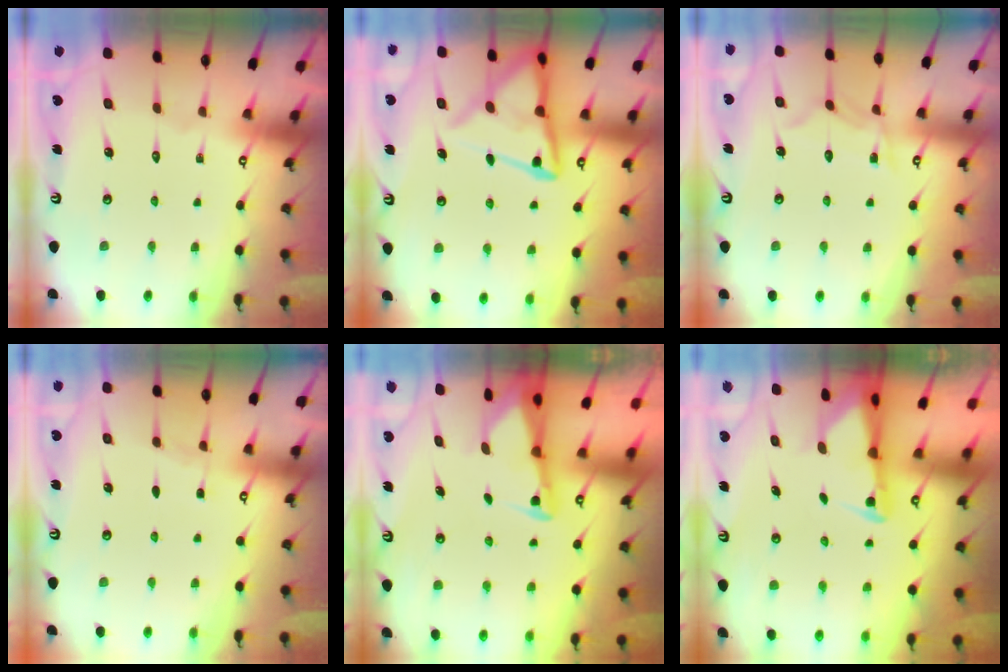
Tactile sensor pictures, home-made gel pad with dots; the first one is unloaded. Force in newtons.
{"total": 13.3, "press": 13.2, "slide": 1.3}
{"total": 7.6, "press": 7.5, "slide": 0.8}
{"total": 4.0, "press": 4.0, "slide": 0.5}
{"total": 2.3, "press": 2.3, "slide": 0.3}
{"total": 2.1, "press": 2.1, "slide": 0.5}